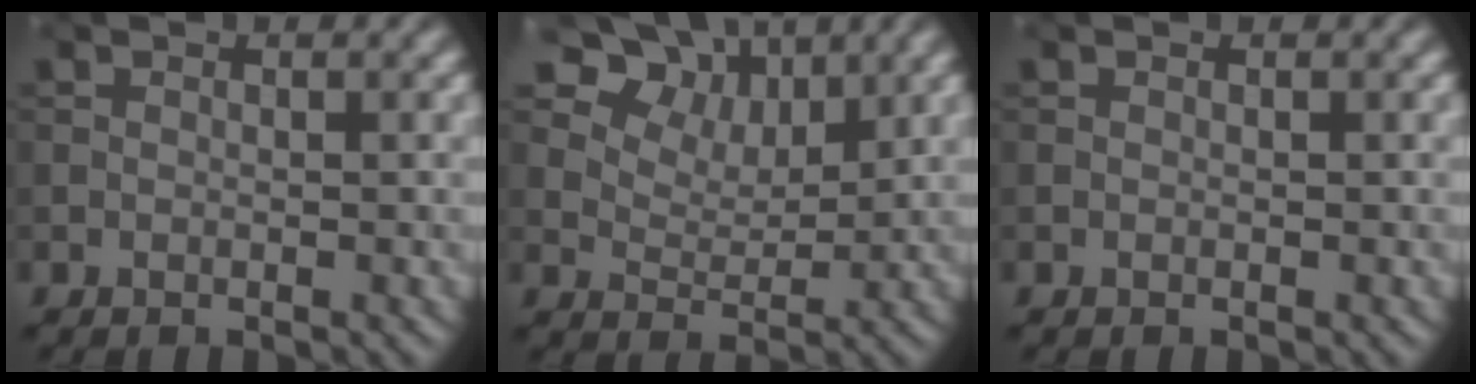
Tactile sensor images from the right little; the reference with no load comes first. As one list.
[{"total": 9.0, "force": [5.5, 5.3, 4.7], "torque": [-0.088, 0.001, 0.090]}, {"total": 0.0}]